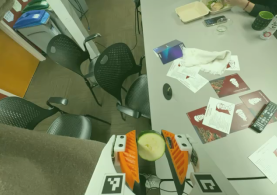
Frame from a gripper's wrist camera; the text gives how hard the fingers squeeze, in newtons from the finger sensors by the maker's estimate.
{"total": 9.2, "left": 8.9, "right": 9.5}